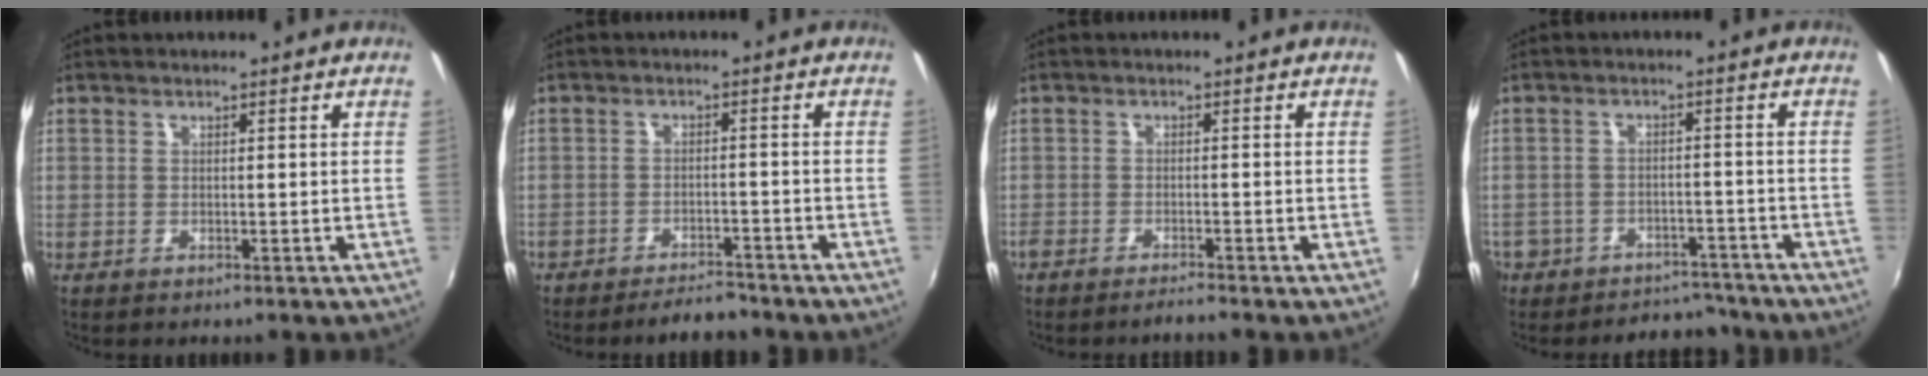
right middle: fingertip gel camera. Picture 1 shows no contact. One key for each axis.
{"total": 5.8, "fx": -5.3, "fy": 1.8, "fz": 1.6, "tx": -0.048, "ty": 0.002, "tz": -0.076}
{"total": 2.4, "fx": -2.3, "fy": 0.0, "fz": 0.7, "tx": -0.027, "ty": -0.009, "tz": -0.047}
{"total": 11.4, "fx": -8.4, "fy": 7.3, "fz": 2.3, "tx": -0.079, "ty": 0.014, "tz": -0.109}